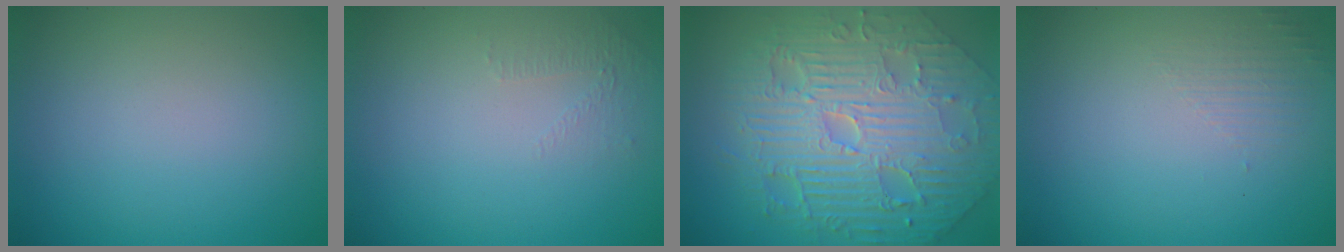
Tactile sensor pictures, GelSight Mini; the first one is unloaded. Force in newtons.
{"total": 0.9, "press": 0.4, "slide": 0.8}
{"total": 11.7, "press": 7.5, "slide": 9.0}
{"total": 1.3, "press": 0.1, "slide": 1.3}